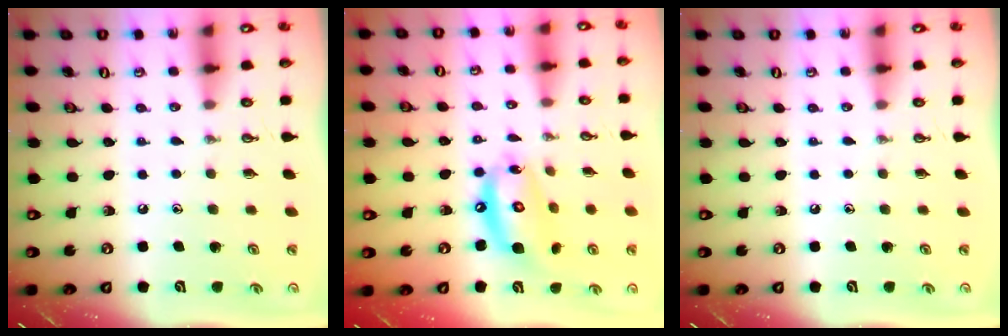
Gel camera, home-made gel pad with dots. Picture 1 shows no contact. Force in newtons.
{"total": 13.3, "press": 13.2, "slide": 1.3}
{"total": 0.0}